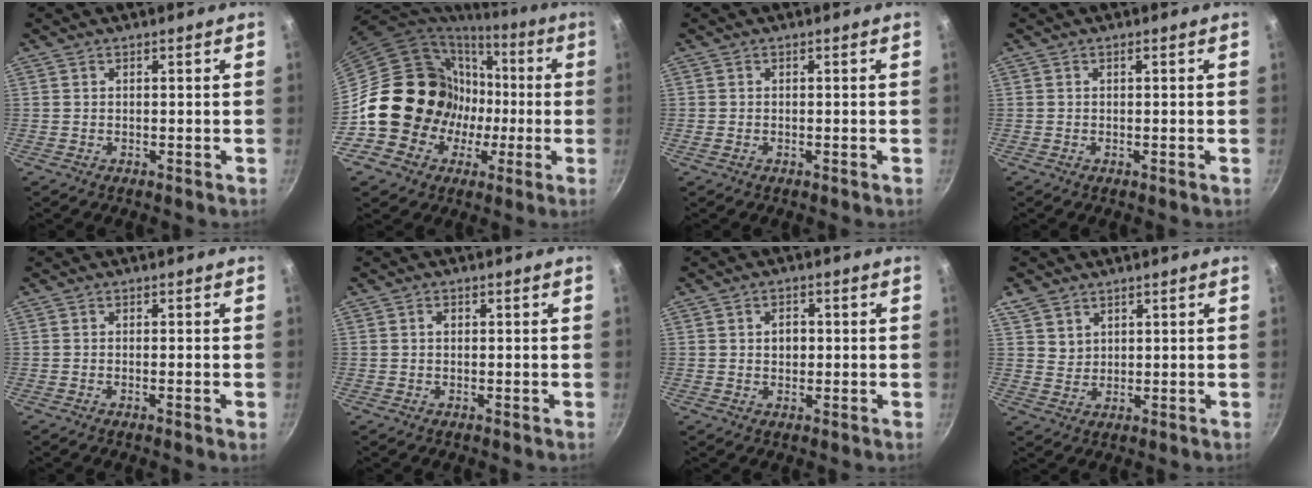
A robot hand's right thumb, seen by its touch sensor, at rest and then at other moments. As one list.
[{"total": 19.7, "force": [-1.7, 17.9, 8.0], "torque": [-0.108, 0.037, -0.015]}, {"total": 0.7, "force": [-0.3, 0.4, 0.5], "torque": [-0.014, 0.003, -0.008]}, {"total": 0.6, "force": [0.0, 0.0, 0.6], "torque": [-0.014, 0.002, -0.002]}, {"total": 1.2, "force": [-0.4, -0.1, 1.1], "torque": [-0.022, -0.001, -0.010]}, {"total": 1.2, "force": [0.2, 0.9, 0.8], "torque": [-0.011, 0.004, 0.003]}, {"total": 3.2, "force": [0.3, 2.5, 2.0], "torque": [-0.017, 0.003, 0.003]}, {"total": 4.5, "force": [2.8, 3.3, 1.3], "torque": [-0.010, -0.006, 0.055]}]